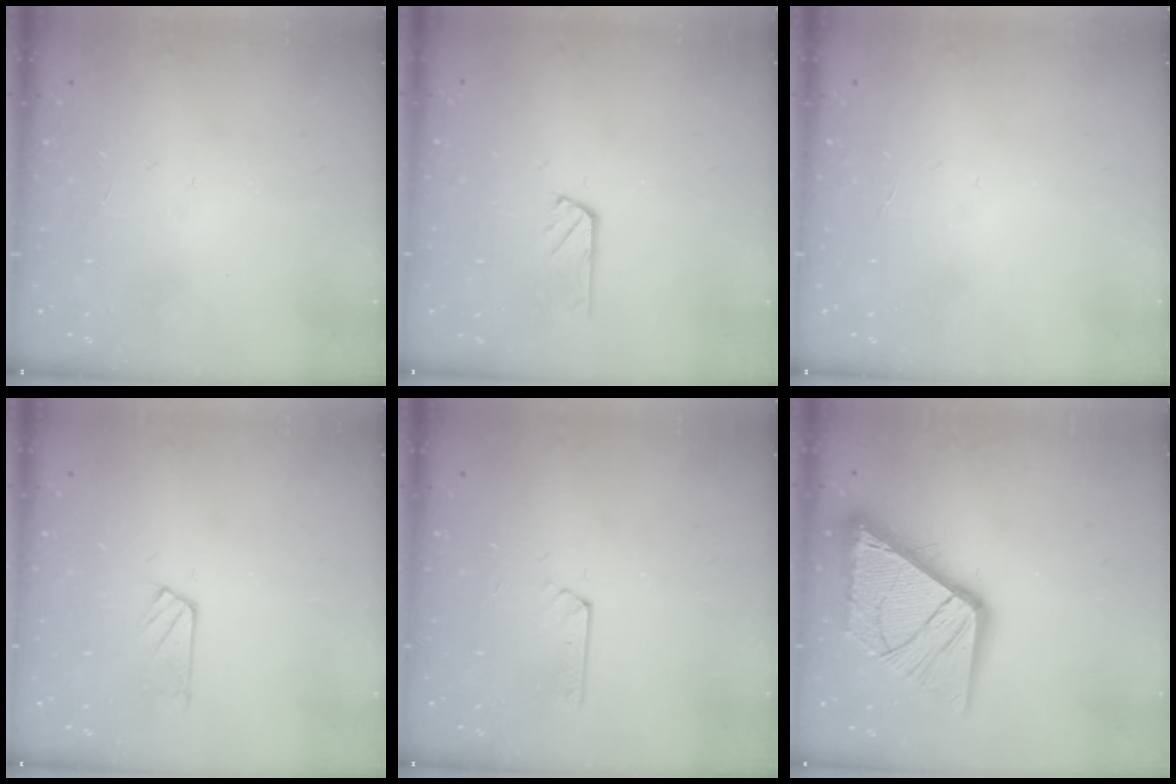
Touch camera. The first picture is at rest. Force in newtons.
{"total": 2.7, "press": 2.7, "slide": 0.1}
{"total": 0.0}
{"total": 5.3, "press": 5.3, "slide": 0.6}
{"total": 2.2, "press": 2.2, "slide": 0.3}
{"total": 20.3, "press": 20.2, "slide": 2.4}